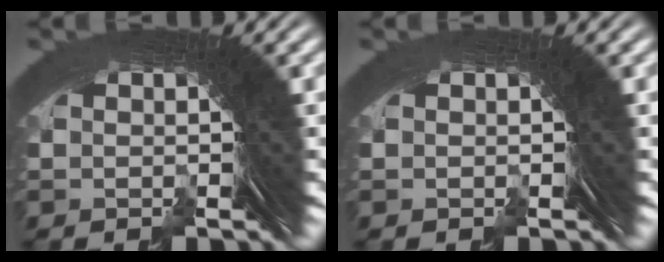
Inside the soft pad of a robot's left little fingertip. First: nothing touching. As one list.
[{"total": 0.0}]